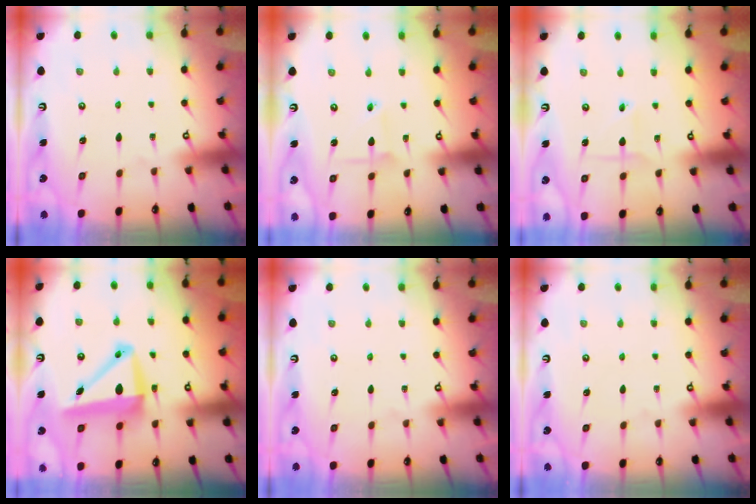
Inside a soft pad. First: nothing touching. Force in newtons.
{"total": 2.1, "press": 2.1, "slide": 0.2}
{"total": 2.9, "press": 2.9, "slide": 0.2}
{"total": 10.9, "press": 10.5, "slide": 2.6}
{"total": 0.0}
{"total": 0.0}